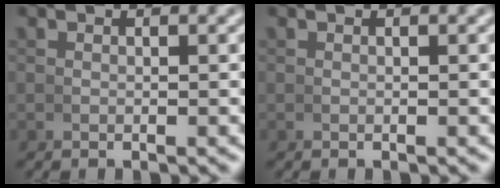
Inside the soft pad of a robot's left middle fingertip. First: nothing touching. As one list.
[{"total": 0.0}]